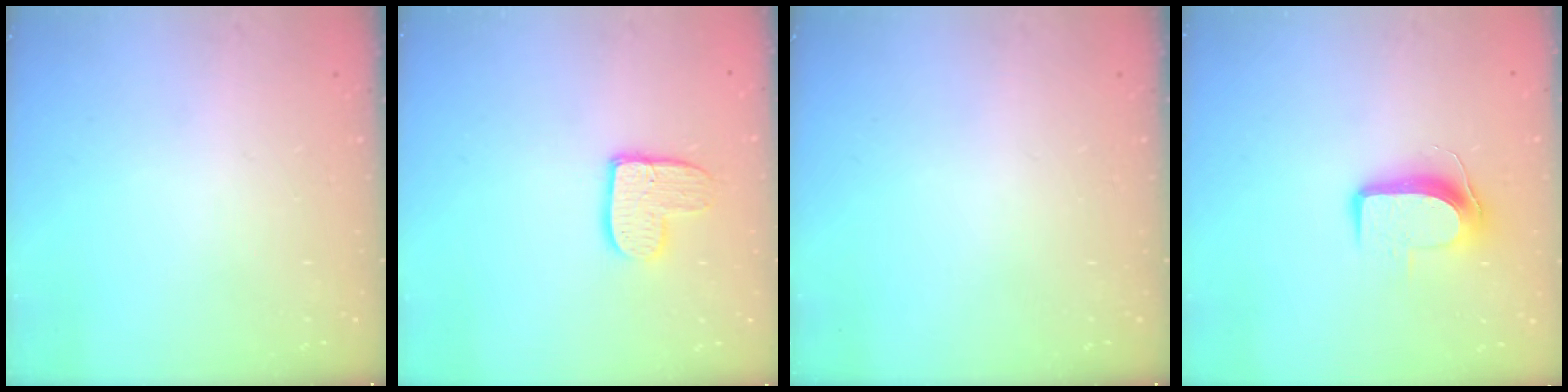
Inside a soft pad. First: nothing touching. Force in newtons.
{"total": 10.0, "press": 10.0, "slide": 0.5}
{"total": 0.0}
{"total": 8.7, "press": 8.6, "slide": 0.7}